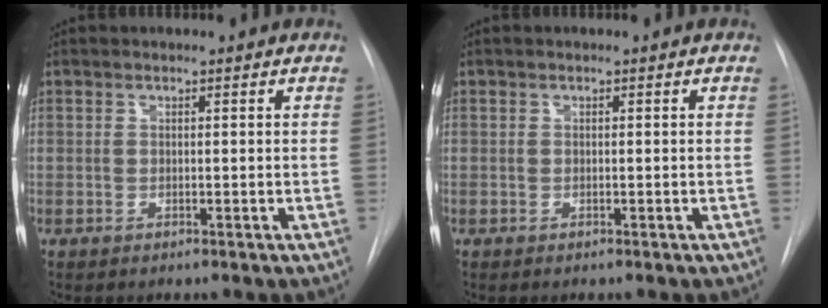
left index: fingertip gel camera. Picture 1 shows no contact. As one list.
[{"total": 0.0}]